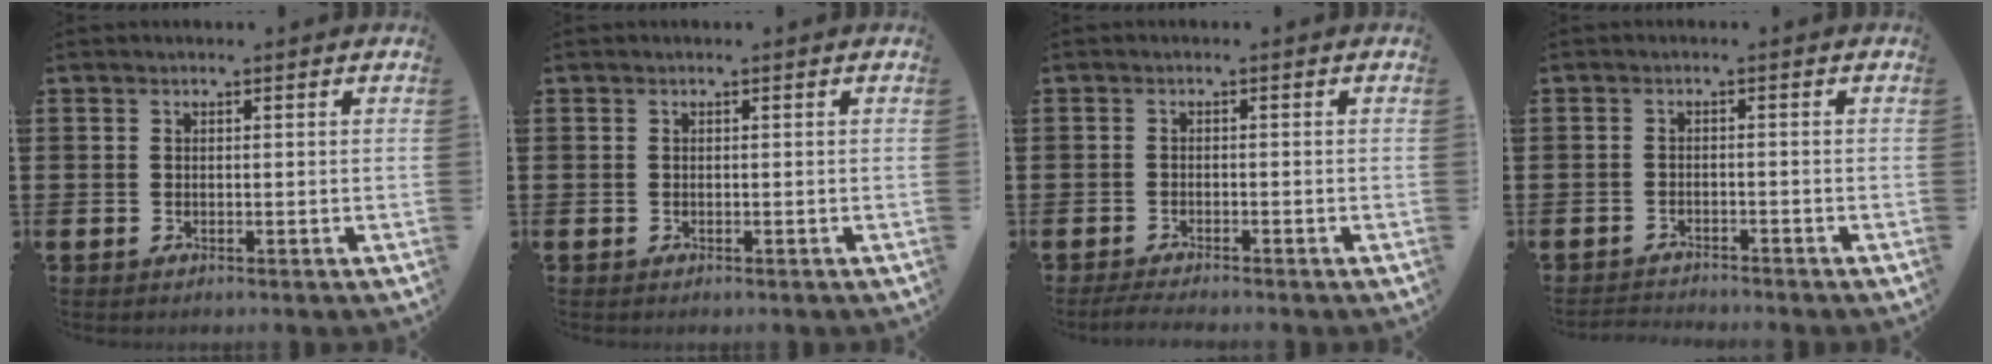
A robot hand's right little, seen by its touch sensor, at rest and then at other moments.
{"total": 0.0}
{"total": 1.4, "force": [-1.2, 0.1, 0.7], "torque": [-0.013, 0.001, -0.023]}
{"total": 1.6, "force": [-1.6, -0.1, 0.0], "torque": [-0.003, 0.002, -0.033]}